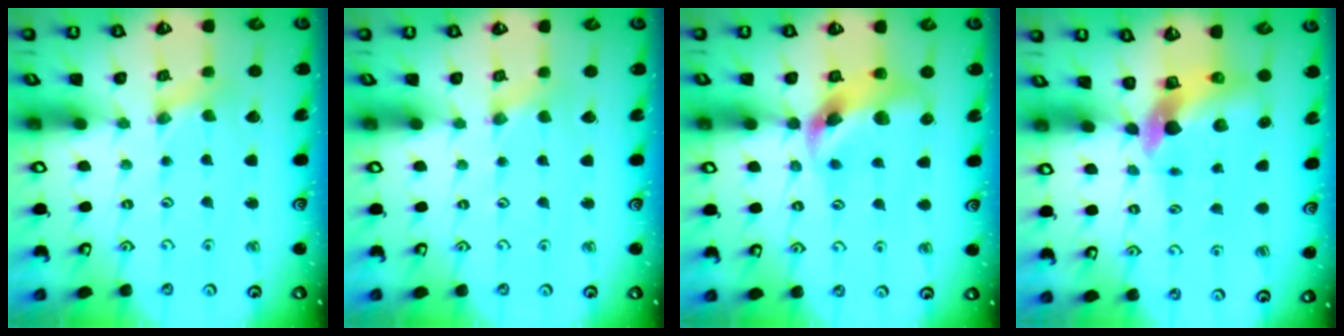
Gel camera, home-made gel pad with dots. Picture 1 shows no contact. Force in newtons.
{"total": 1.1, "press": 1.1, "slide": 0.3}
{"total": 12.7, "press": 12.5, "slide": 1.9}
{"total": 7.0, "press": 6.9, "slide": 1.2}